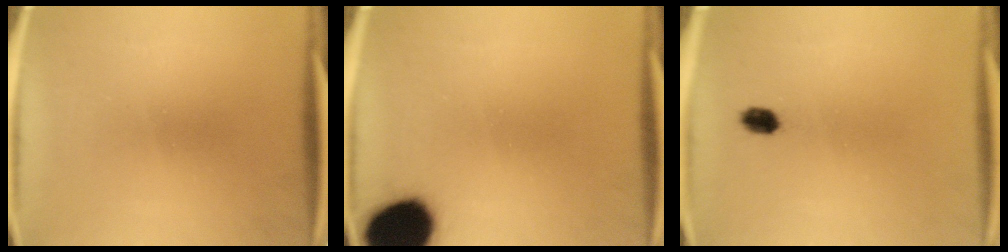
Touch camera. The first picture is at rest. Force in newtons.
{"total": 18.4}
{"total": 2.4}